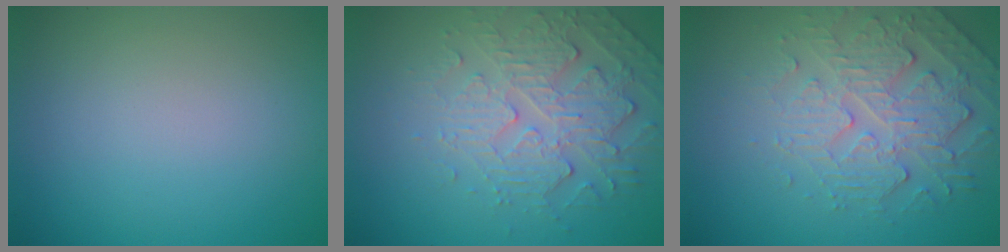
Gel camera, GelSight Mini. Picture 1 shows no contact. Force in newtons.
{"total": 4.9, "press": 3.6, "slide": 3.4}
{"total": 4.8, "press": 3.8, "slide": 3.0}